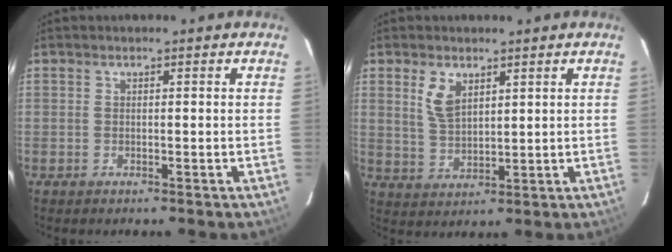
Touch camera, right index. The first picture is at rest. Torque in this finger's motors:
{"motor_torque": [0.38, 0.32, 0.18, 0.05]}